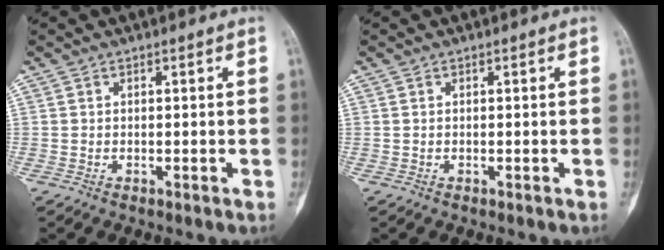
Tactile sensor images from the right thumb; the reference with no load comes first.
{"total": 0.0}